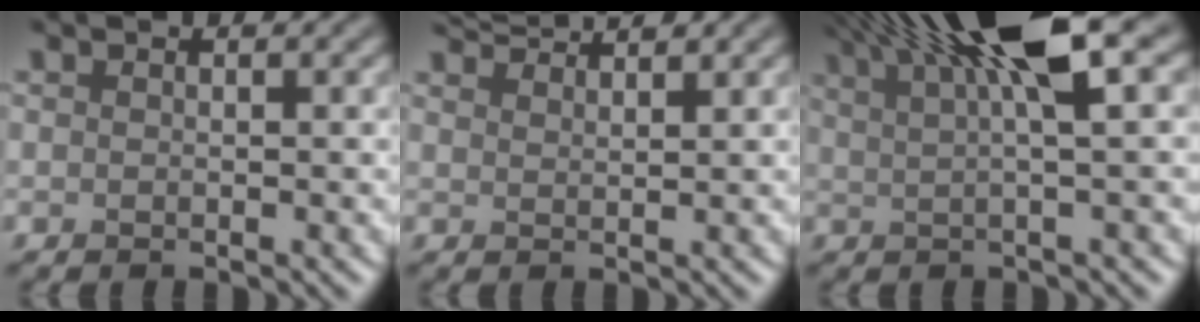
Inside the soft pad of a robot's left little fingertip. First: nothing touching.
{"total": 3.1, "force": [3.1, -0.1, 0.3], "torque": [0.005, 0.005, 0.060]}
{"total": 8.6, "force": [4.4, 1.7, 7.2], "torque": [-0.104, 0.024, 0.083]}